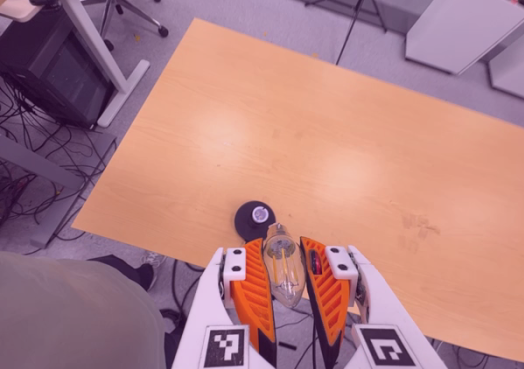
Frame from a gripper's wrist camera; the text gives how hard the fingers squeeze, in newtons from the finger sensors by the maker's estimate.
{"total": 21.1, "left": 23.9, "right": 18.2}